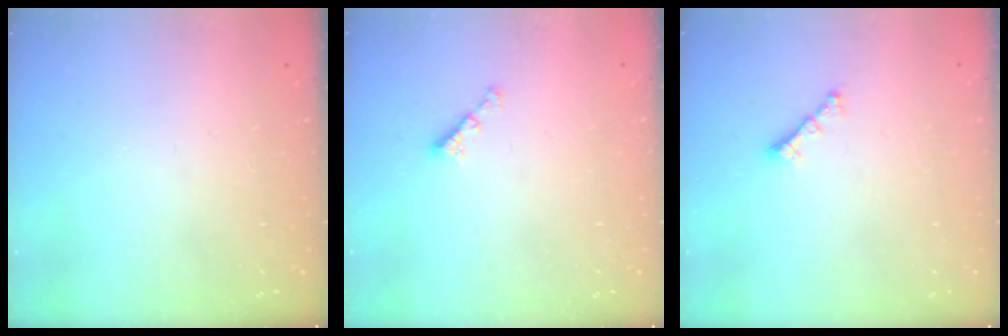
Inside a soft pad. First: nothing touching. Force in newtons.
{"total": 2.5, "press": 2.5, "slide": 0.4}
{"total": 1.8, "press": 1.7, "slide": 0.5}